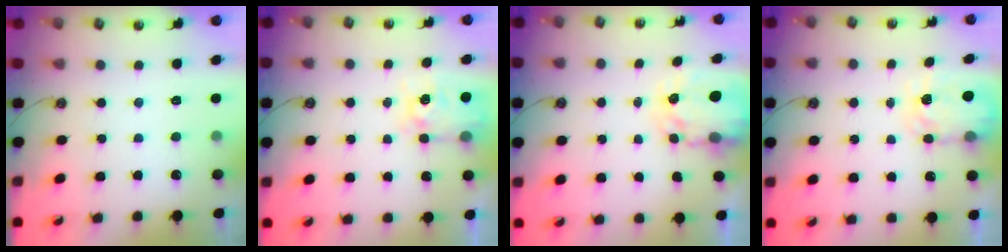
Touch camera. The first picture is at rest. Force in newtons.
{"total": 6.1, "press": 6.0, "slide": 0.7}
{"total": 4.0, "press": 4.0, "slide": 0.3}
{"total": 5.0, "press": 5.0, "slide": 0.3}